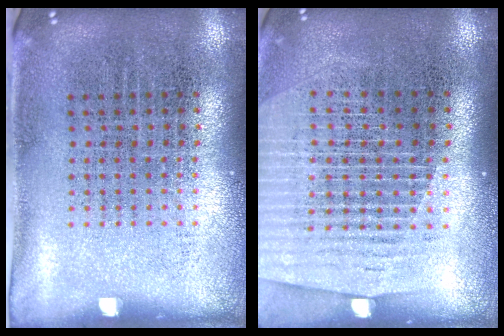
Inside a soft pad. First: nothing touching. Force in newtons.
{"total": 1.5, "press": 1.4, "slide": 0.5}